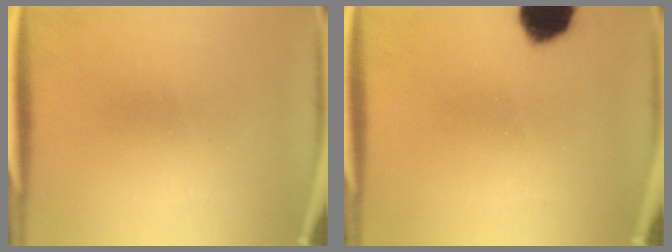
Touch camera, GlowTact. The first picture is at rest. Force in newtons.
{"total": 11.8}